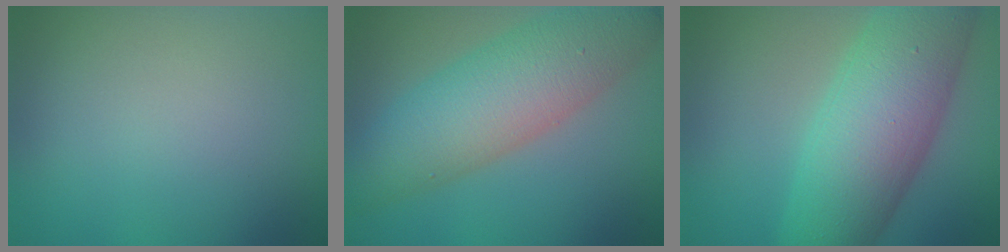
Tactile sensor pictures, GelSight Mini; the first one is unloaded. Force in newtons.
{"total": 8.2, "press": 8.2, "slide": 0.2}
{"total": 10.2, "press": 10.2, "slide": 0.1}